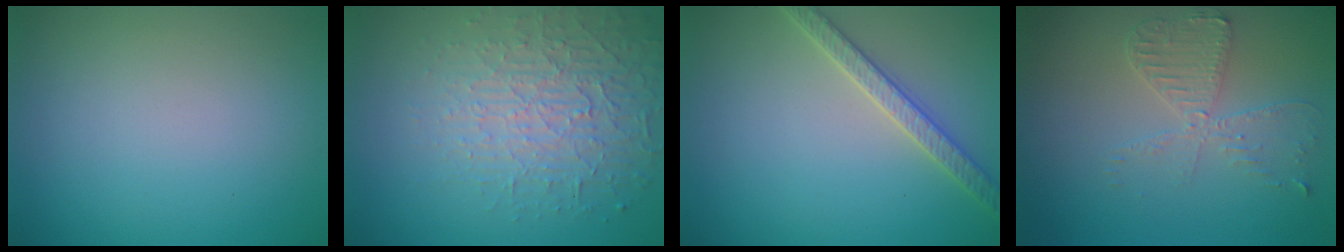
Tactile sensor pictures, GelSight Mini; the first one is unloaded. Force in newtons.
{"total": 4.4, "press": 4.0, "slide": 1.9}
{"total": 2.8, "press": 2.8, "slide": 0.6}
{"total": 3.5, "press": 3.0, "slide": 1.8}